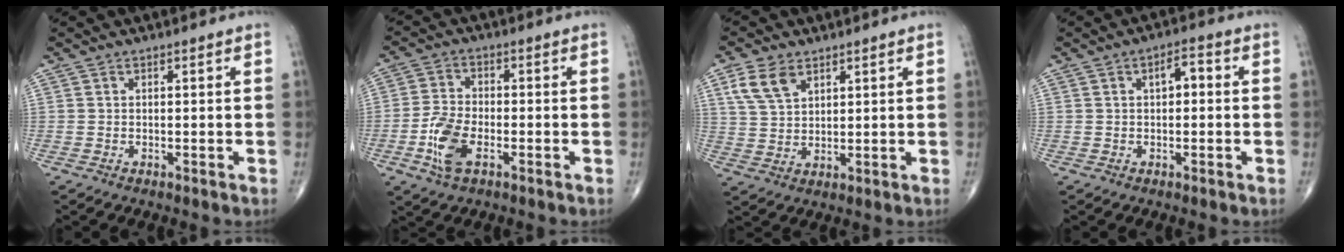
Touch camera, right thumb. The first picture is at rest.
{"total": 7.8, "force": [-2.9, 3.9, 6.1], "torque": [-0.133, 0.008, -0.059]}
{"total": 6.8, "force": [3.6, 4.0, 4.1], "torque": [-0.073, -0.009, 0.078]}
{"total": 3.6, "force": [0.5, 1.8, 3.0], "torque": [-0.042, 0.013, 0.004]}